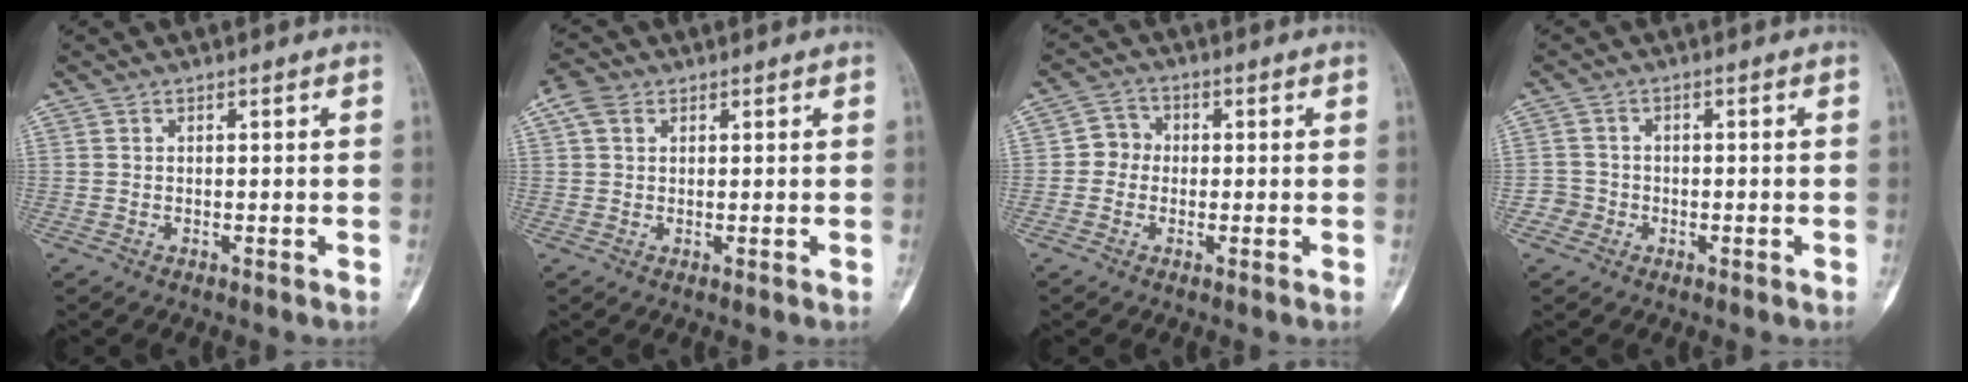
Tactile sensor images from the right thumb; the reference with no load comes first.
{"total": 3.6, "force": [1.5, 2.7, 1.9], "torque": [-0.036, 0.009, 0.030]}
{"total": 3.8, "force": [-0.3, 3.6, 1.4], "torque": [0.001, 0.011, -0.017]}
{"total": 2.5, "force": [-1.0, 2.2, -0.1], "torque": [0.020, 0.011, -0.025]}